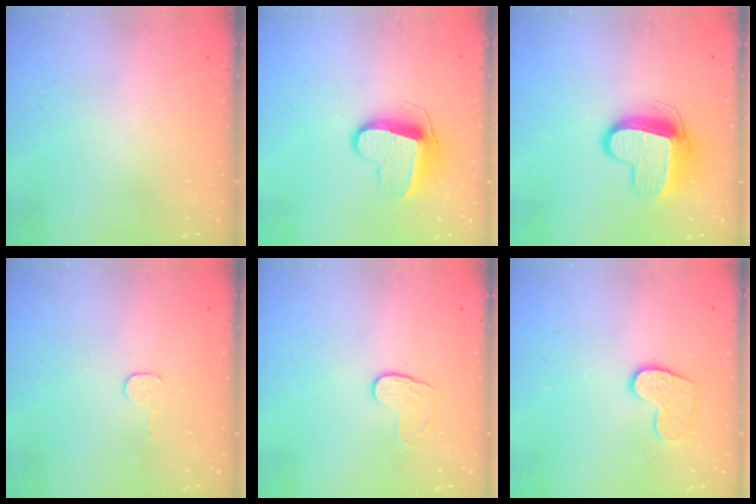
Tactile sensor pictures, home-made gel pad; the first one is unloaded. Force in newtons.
{"total": 10.1, "press": 10.1, "slide": 0.3}
{"total": 11.7, "press": 11.6, "slide": 1.3}
{"total": 3.0, "press": 3.0, "slide": 0.3}
{"total": 5.8, "press": 5.7, "slide": 0.5}
{"total": 9.9, "press": 9.9, "slide": 0.7}